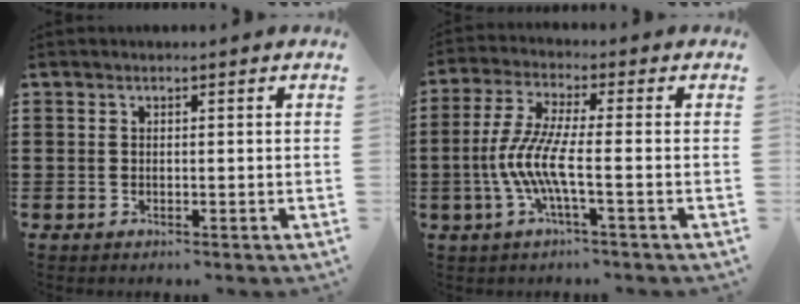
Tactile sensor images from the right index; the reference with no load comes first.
{"total": 7.8, "force": [-2.2, 1.1, 7.4], "torque": [-0.177, -0.019, -0.054]}